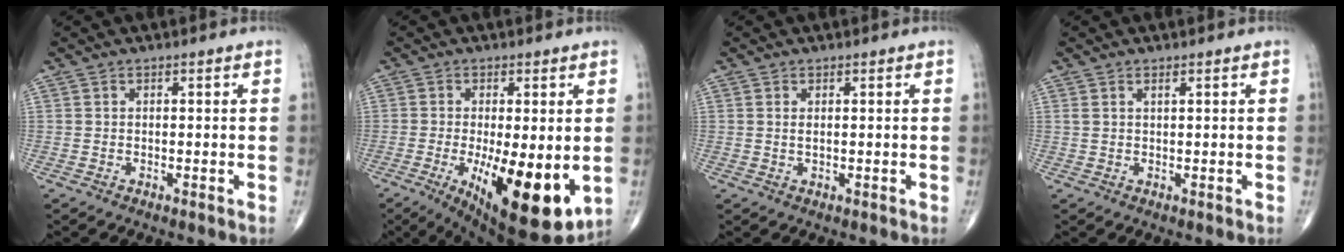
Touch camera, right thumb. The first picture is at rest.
{"total": 17.2, "force": [-3.9, 5.9, 15.7], "torque": [-0.220, -0.030, -0.039]}
{"total": 0.9, "force": [0.3, 0.3, 0.8], "torque": [-0.016, -0.001, 0.007]}
{"total": 1.2, "force": [0.7, 0.2, 0.9], "torque": [-0.021, 0.003, 0.018]}